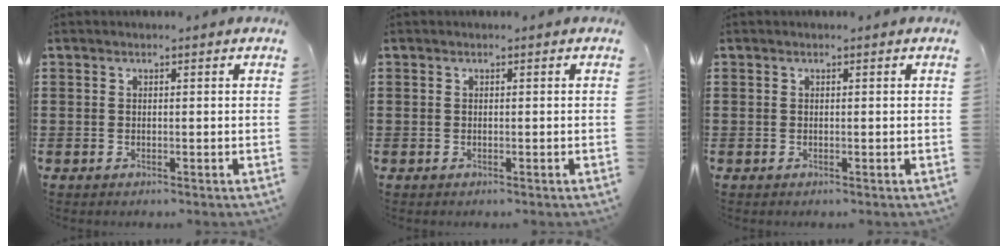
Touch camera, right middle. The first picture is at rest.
{"total": 0.0}
{"total": 0.0}